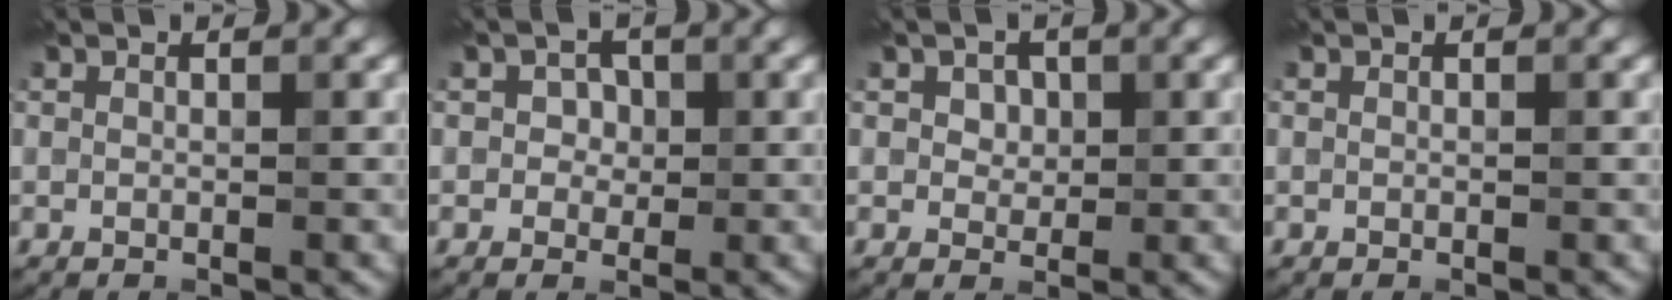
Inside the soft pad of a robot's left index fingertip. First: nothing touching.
{"total": 1.7, "force": [0.1, 1.6, 0.7], "torque": [0.001, 0.004, -0.005]}
{"total": 1.8, "force": [0.7, 1.4, 0.8], "torque": [-0.013, 0.007, 0.003]}
{"total": 0.0}